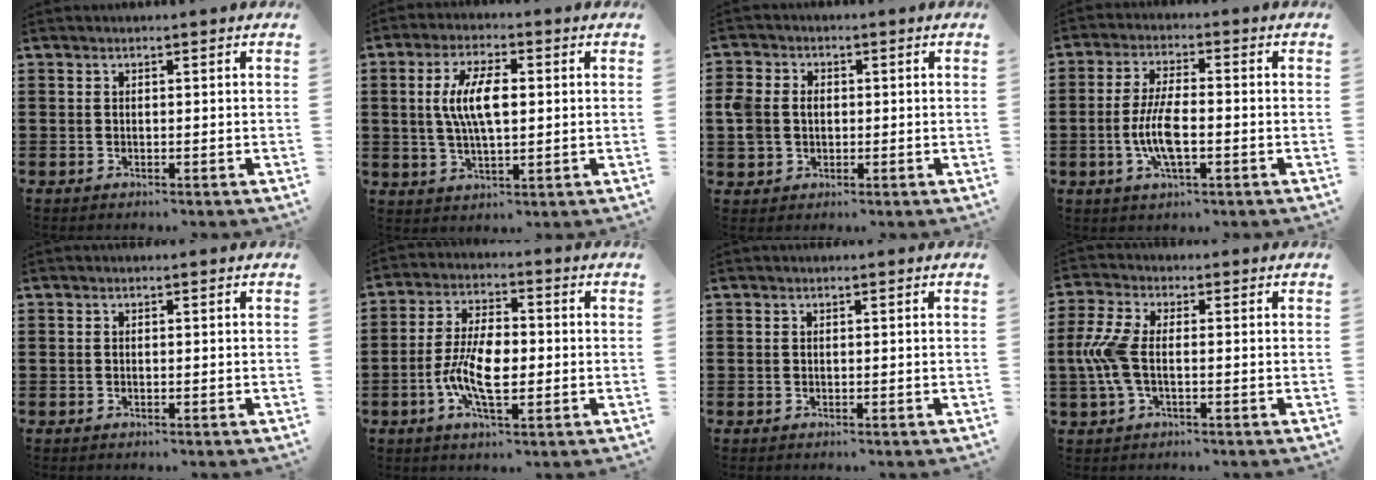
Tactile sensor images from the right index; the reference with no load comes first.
{"total": 7.6, "force": [0.8, 2.8, 7.0], "torque": [-0.149, 0.006, 0.007]}
{"total": 4.0, "force": [-0.1, 3.5, 2.0], "torque": [-0.071, 0.006, -0.012]}
{"total": 7.1, "force": [-1.7, 2.1, 6.6], "torque": [-0.156, -0.014, -0.038]}
{"total": 0.0}
{"total": 8.2, "force": [-1.7, 3.5, 7.2], "torque": [-0.158, -0.001, -0.037]}
{"total": 0.0}
{"total": 6.7, "force": [-0.8, 3.0, 6.0], "torque": [-0.156, -0.009, -0.024]}